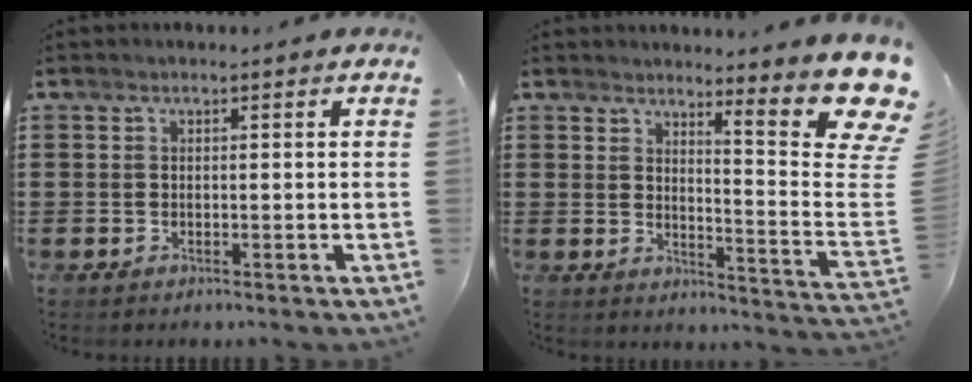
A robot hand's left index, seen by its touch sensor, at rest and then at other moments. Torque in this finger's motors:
{"motor_torque": [1.31, -0.83, 0.76, 0.15]}